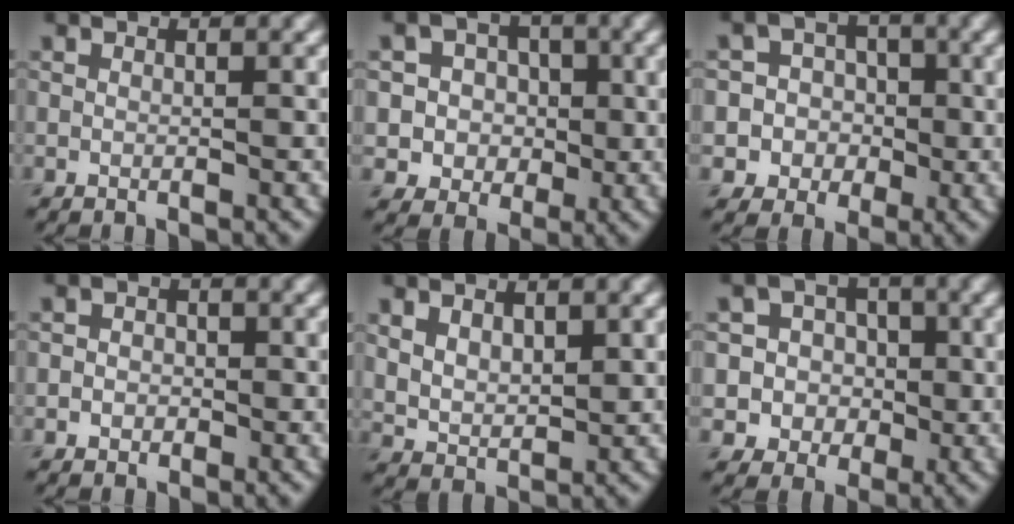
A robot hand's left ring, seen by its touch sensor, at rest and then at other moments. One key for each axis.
{"total": 4.5, "fx": 0.4, "fy": 4.3, "fz": 1.4, "tx": -0.008, "ty": 0.013, "tz": -0.001}
{"total": 5.4, "fx": -0.6, "fy": 5.3, "fz": 0.7, "tx": 0.004, "ty": 0.024, "tz": -0.031}
{"total": 1.6, "fx": -0.3, "fy": 1.4, "fz": 0.7, "tx": 0.004, "ty": 0.001, "tz": -0.014}
{"total": 2.9, "fx": 1.3, "fy": 1.7, "fz": 1.9, "tx": -0.043, "ty": -0.007, "tz": 0.032}
{"total": 4.9, "fx": 0.0, "fy": 4.8, "fz": 1.0, "tx": -0.004, "ty": 0.023, "tz": -0.012}